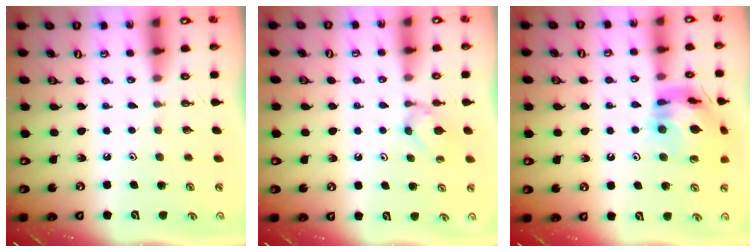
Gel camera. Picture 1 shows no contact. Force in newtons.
{"total": 3.0, "press": 2.9, "slide": 0.7}
{"total": 15.3, "press": 15.2, "slide": 1.5}